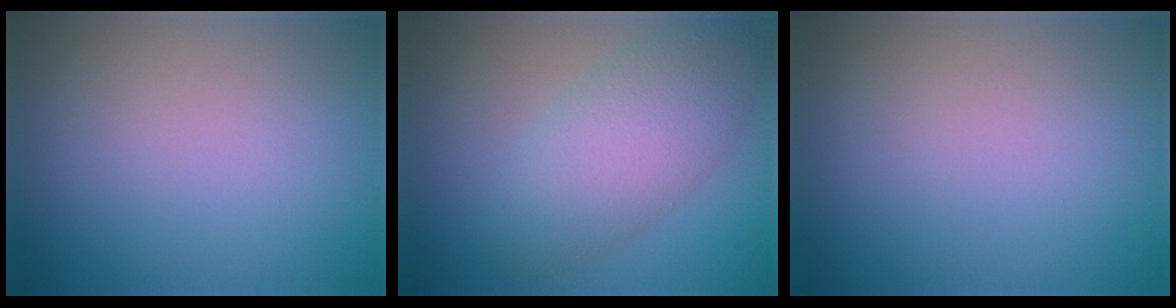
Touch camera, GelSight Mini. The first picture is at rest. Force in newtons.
{"total": 5.5, "press": 5.5, "slide": 0.4}
{"total": 0.0}